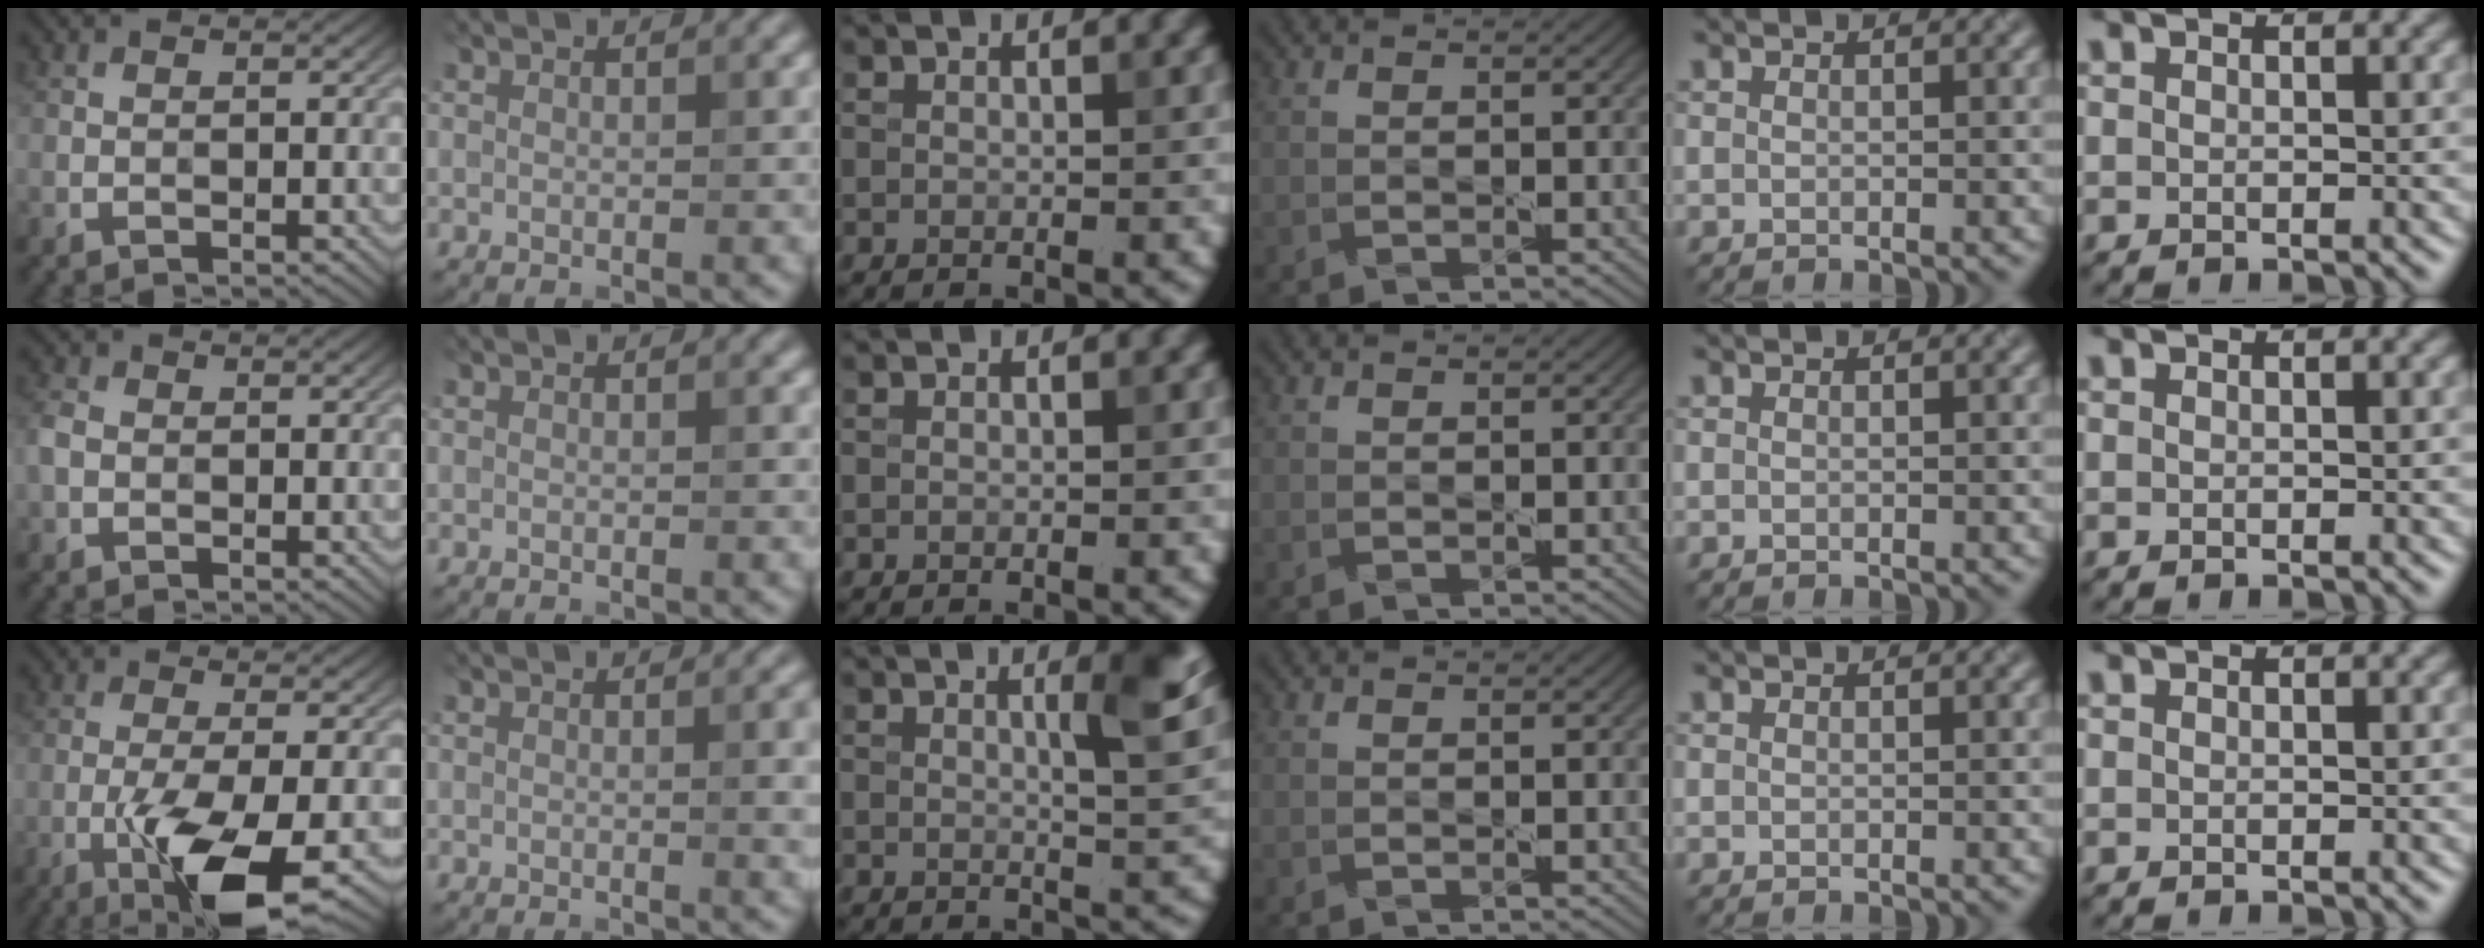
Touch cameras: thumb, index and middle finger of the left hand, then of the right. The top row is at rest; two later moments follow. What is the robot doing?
{"motion": "squeeze", "object": "paper clamp"}